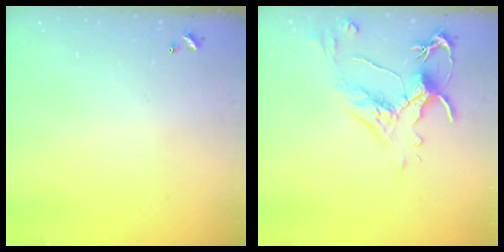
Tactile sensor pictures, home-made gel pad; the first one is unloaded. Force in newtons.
{"total": 2.6, "press": 2.2, "slide": 1.3}